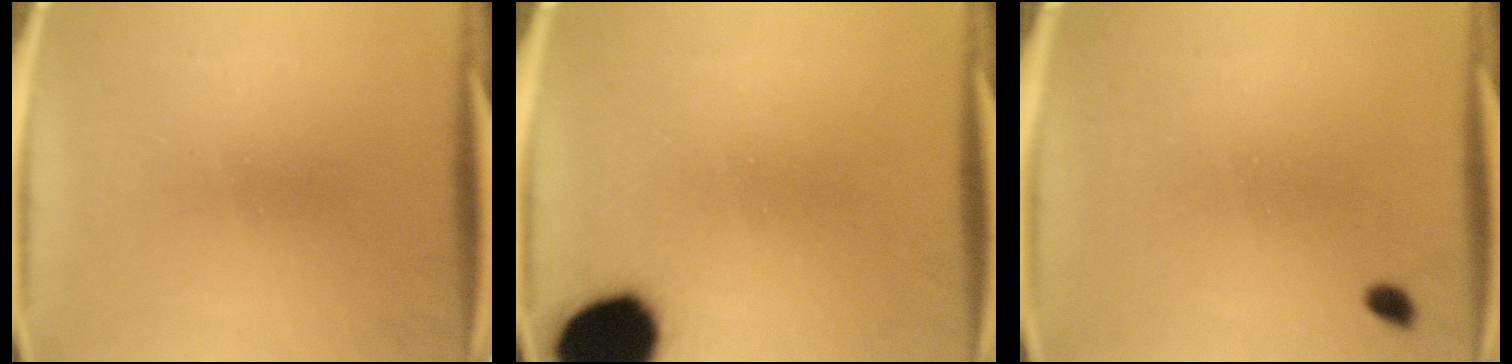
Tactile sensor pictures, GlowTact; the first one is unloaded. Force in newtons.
{"total": 18.6}
{"total": 1.3}